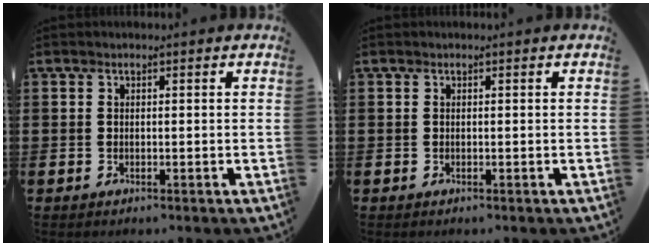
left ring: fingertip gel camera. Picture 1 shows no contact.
{"total": 0.0}